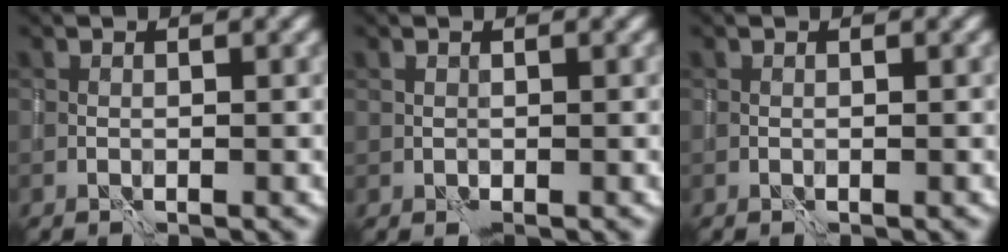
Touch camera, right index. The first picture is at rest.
{"total": 0.0}
{"total": 0.0}